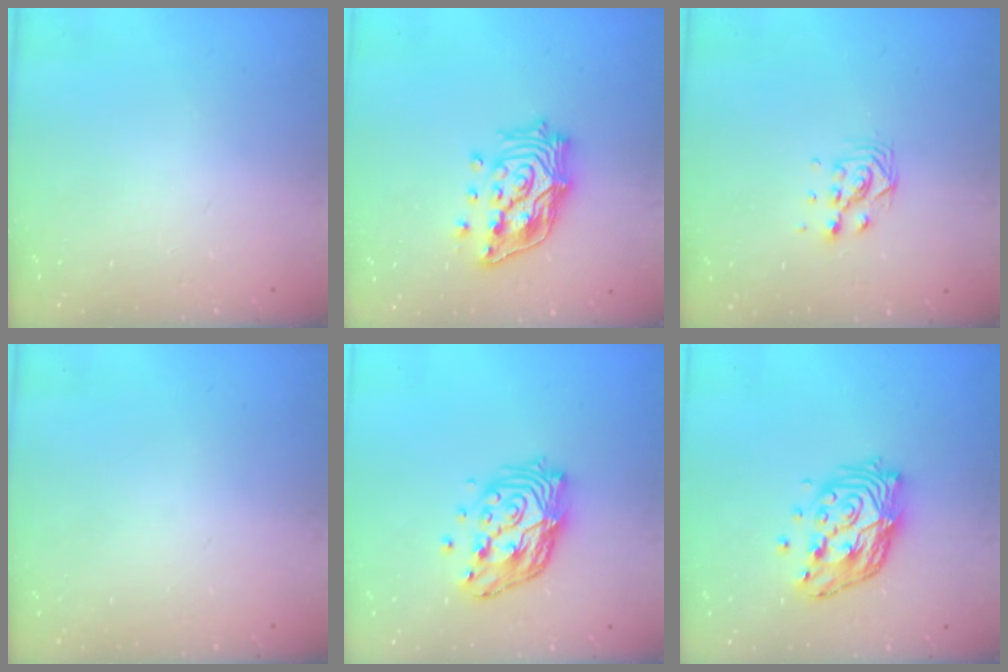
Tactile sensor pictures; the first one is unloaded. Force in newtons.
{"total": 17.6, "press": 17.4, "slide": 2.6}
{"total": 6.8, "press": 6.8, "slide": 0.4}
{"total": 0.0}
{"total": 14.3, "press": 14.2, "slide": 1.2}
{"total": 14.3, "press": 14.2, "slide": 1.2}